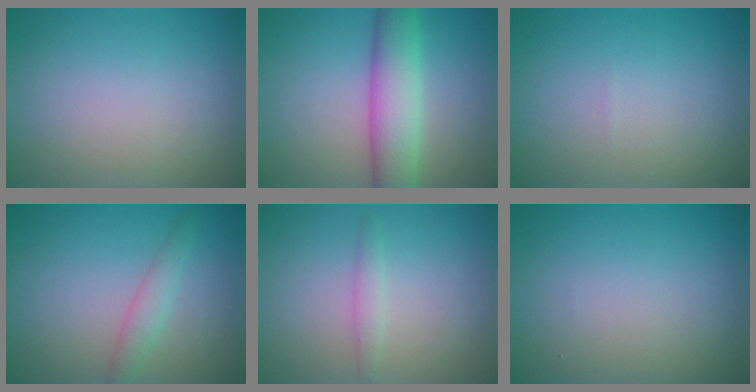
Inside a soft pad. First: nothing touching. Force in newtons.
{"total": 5.9, "press": 5.9, "slide": 0.3}
{"total": 0.0}
{"total": 1.8, "press": 1.8, "slide": 0.1}
{"total": 1.2, "press": 1.2, "slide": 0.1}
{"total": 0.0}